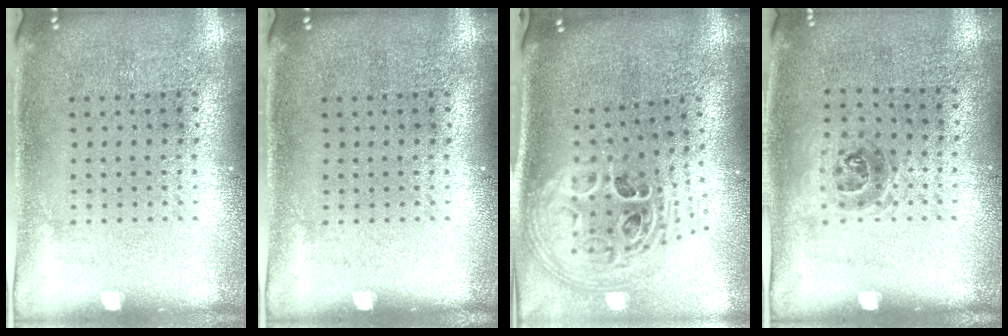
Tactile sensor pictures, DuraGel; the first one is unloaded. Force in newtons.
{"total": 0.0}
{"total": 2.9, "press": 2.0, "slide": 2.1}
{"total": 1.0, "press": 0.7, "slide": 0.7}